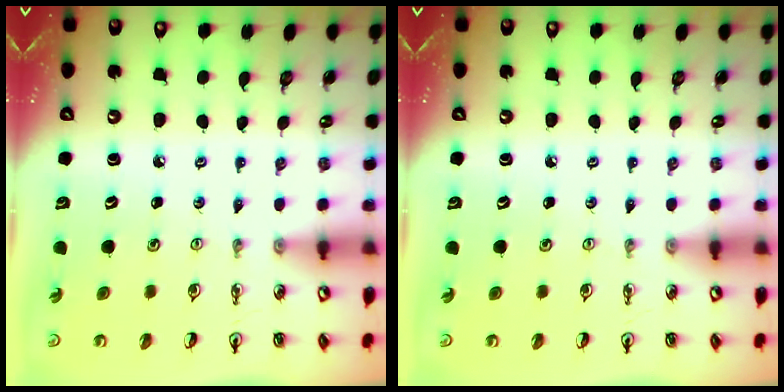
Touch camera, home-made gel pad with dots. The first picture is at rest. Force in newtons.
{"total": 0.0}